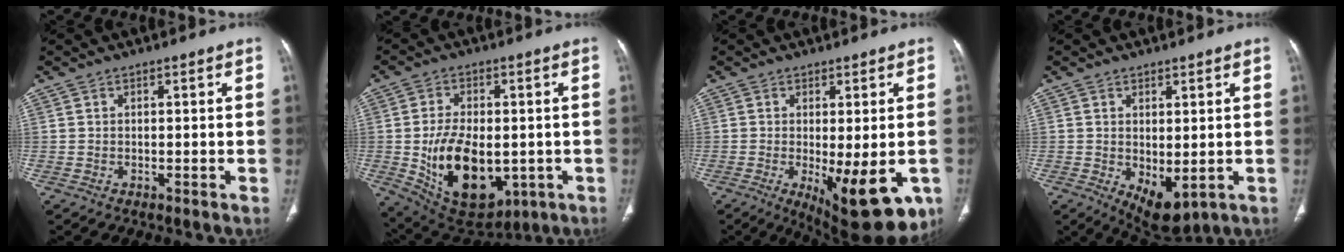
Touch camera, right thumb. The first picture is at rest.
{"total": 17.8, "force": [-3.0, 10.6, 13.9], "torque": [-0.218, -0.007, -0.020]}
{"total": 14.5, "force": [-4.7, 5.1, 12.8], "torque": [-0.147, -0.019, -0.051]}
{"total": 6.7, "force": [-1.0, 3.5, 5.6], "torque": [-0.073, -0.016, 0.003]}